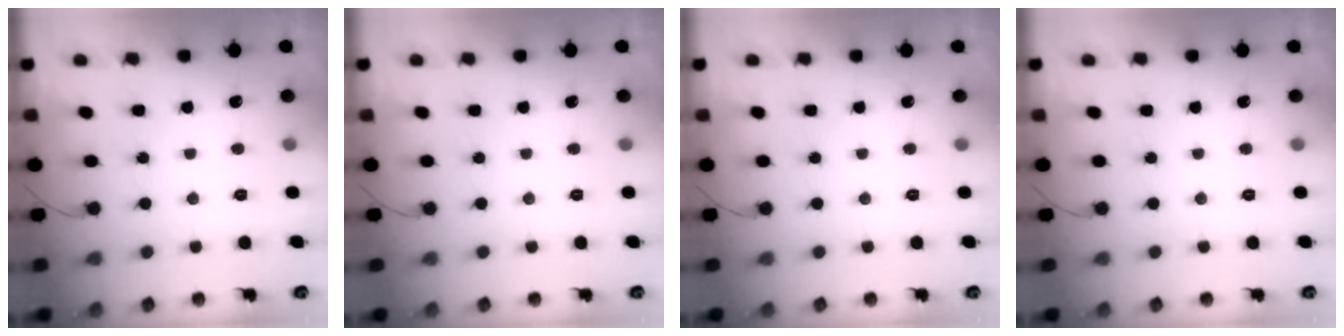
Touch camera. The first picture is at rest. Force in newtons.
{"total": 0.0}
{"total": 0.0}
{"total": 0.0}